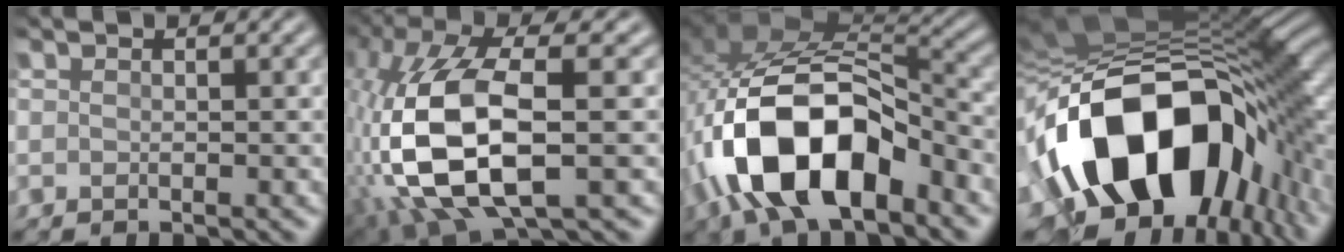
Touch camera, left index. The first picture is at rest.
{"total": 12.4, "force": [-1.3, 5.1, 11.3], "torque": [-0.261, 0.007, -0.027]}
{"total": 13.1, "force": [-5.4, 6.6, 9.9], "torque": [-0.190, 0.005, -0.097]}
{"total": 17.7, "force": [-5.0, 10.7, 13.1], "torque": [-0.235, -0.018, -0.071]}